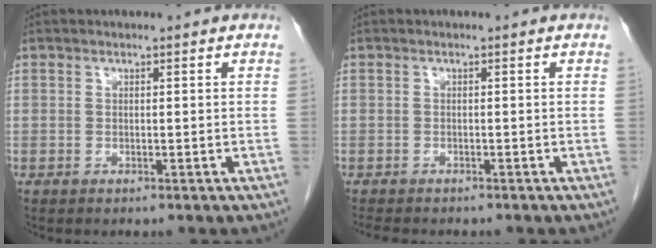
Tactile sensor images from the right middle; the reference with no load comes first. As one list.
[{"total": 4.4, "force": [-3.8, 1.2, 1.9], "torque": [-0.030, -0.009, -0.054]}]